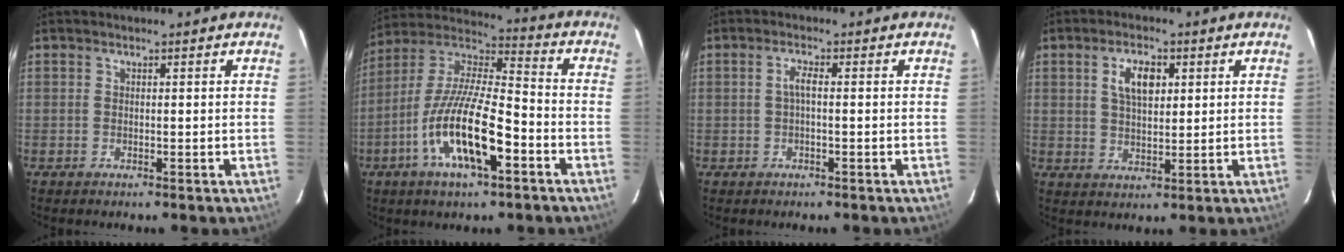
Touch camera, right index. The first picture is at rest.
{"total": 17.0, "force": [-7.1, 4.6, 14.8], "torque": [-0.294, -0.015, -0.137]}
{"total": 1.9, "force": [-0.2, 0.3, 1.8], "torque": [-0.037, 0.006, -0.006]}
{"total": 6.0, "force": [2.1, 3.0, 4.8], "torque": [-0.086, 0.010, 0.039]}